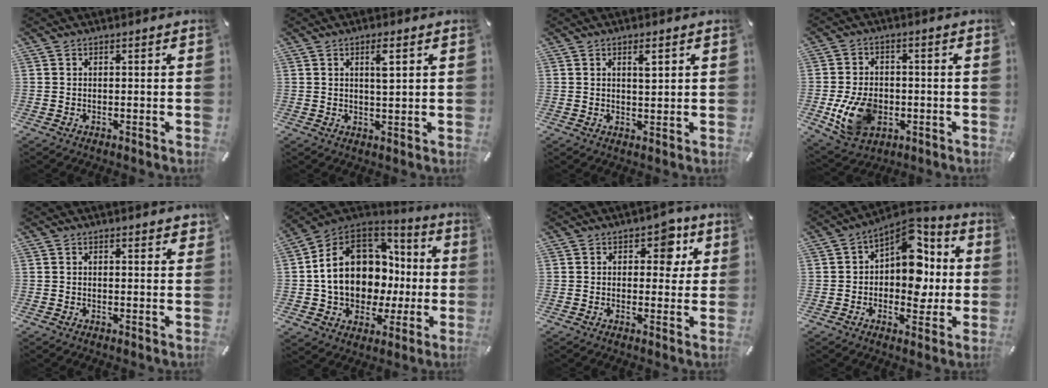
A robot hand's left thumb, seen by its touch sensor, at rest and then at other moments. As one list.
[{"total": 3.8, "force": [1.5, 0.7, 3.4], "torque": [-0.057, -0.005, 0.019]}, {"total": 2.9, "force": [1.4, 0.8, 2.4], "torque": [-0.035, -0.004, 0.019]}, {"total": 11.8, "force": [-2.8, 8.7, 7.5], "torque": [-0.155, 0.004, -0.048]}, {"total": 1.2, "force": [1.0, 0.4, 0.6], "torque": [-0.005, -0.002, 0.016]}, {"total": 16.9, "force": [1.5, 13.9, 9.5], "torque": [-0.189, -0.016, 0.031]}, {"total": 6.9, "force": [2.8, 4.7, 4.1], "torque": [-0.030, -0.009, 0.037]}, {"total": 14.2, "force": [2.8, 9.7, 9.9], "torque": [-0.125, -0.024, 0.051]}]